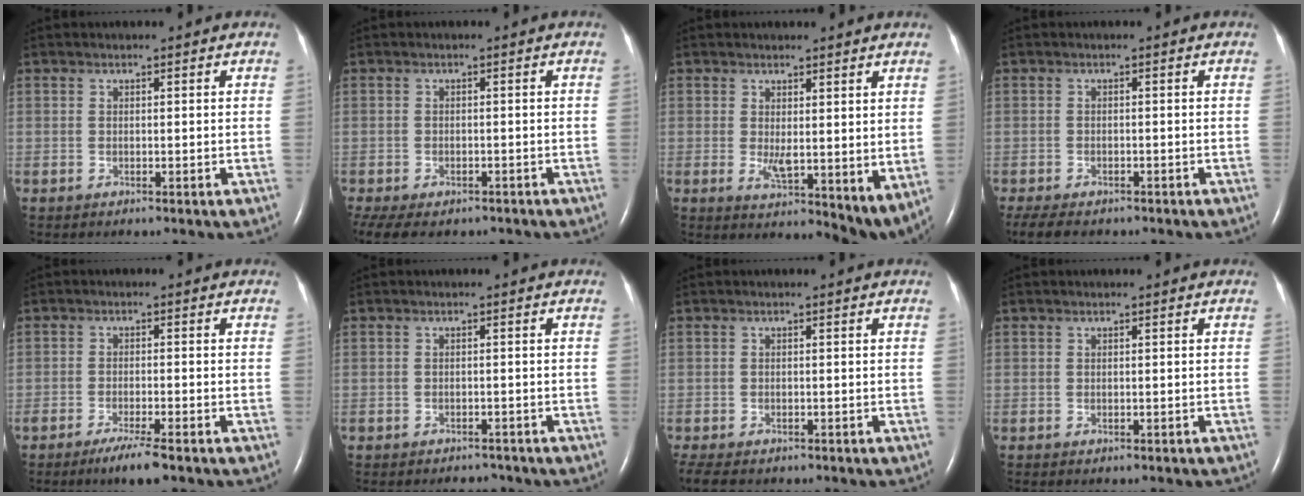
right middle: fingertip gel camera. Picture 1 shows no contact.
{"total": 11.7, "force": [-8.2, 6.3, 5.6], "torque": [-0.142, -0.016, -0.104]}
{"total": 5.3, "force": [0.2, 1.6, 5.0], "torque": [-0.081, -0.007, 0.016]}
{"total": 7.0, "force": [-5.5, 2.8, 3.3], "torque": [-0.058, -0.013, -0.078]}
{"total": 4.7, "force": [-3.3, 0.2, 3.4], "torque": [-0.065, -0.011, -0.058]}
{"total": 2.5, "force": [-2.2, 1.2, 0.3], "torque": [-0.009, 0.000, -0.031]}
{"total": 5.7, "force": [-4.4, 2.3, 2.7], "torque": [-0.049, -0.013, -0.067]}
{"total": 0.8, "force": [-0.7, 0.4, 0.3], "torque": [-0.003, 0.000, -0.007]}